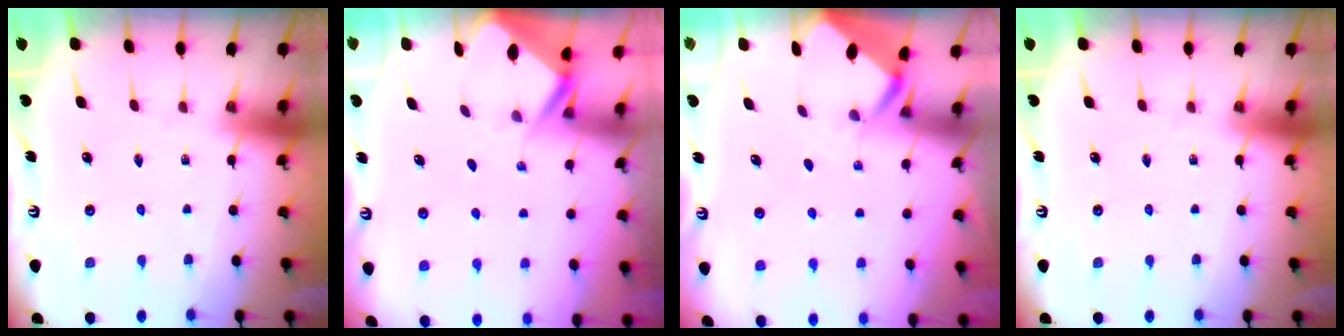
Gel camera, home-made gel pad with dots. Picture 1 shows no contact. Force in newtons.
{"total": 2.5, "press": 2.5, "slide": 0.2}
{"total": 2.5, "press": 2.5, "slide": 0.1}
{"total": 0.0}